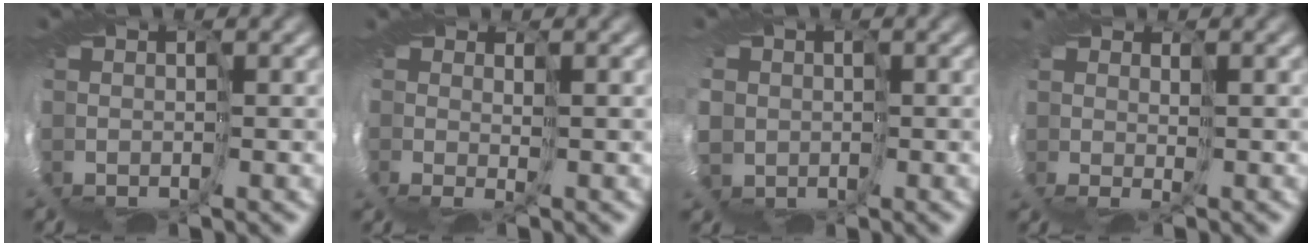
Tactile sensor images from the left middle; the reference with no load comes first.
{"total": 1.1, "force": [0.5, 0.0, 1.0], "torque": [-0.028, 0.000, 0.005]}
{"total": 8.9, "force": [-0.5, 8.1, 3.7], "torque": [-0.134, -0.021, -0.040]}
{"total": 0.8, "force": [0.8, -0.1, 0.1], "torque": [-0.011, 0.000, 0.013]}